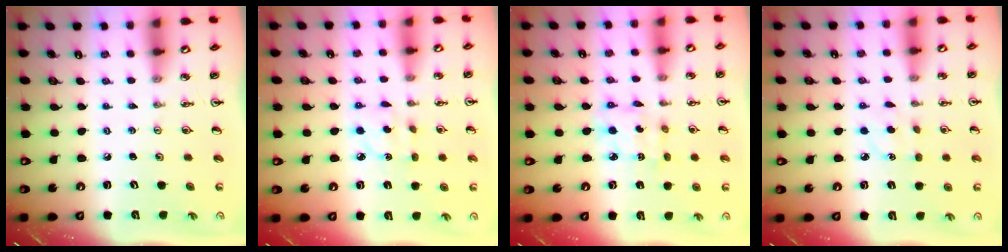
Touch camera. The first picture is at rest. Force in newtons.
{"total": 2.9, "press": 2.9, "slide": 0.0}
{"total": 4.2, "press": 4.2, "slide": 0.3}
{"total": 4.4, "press": 4.3, "slide": 0.6}